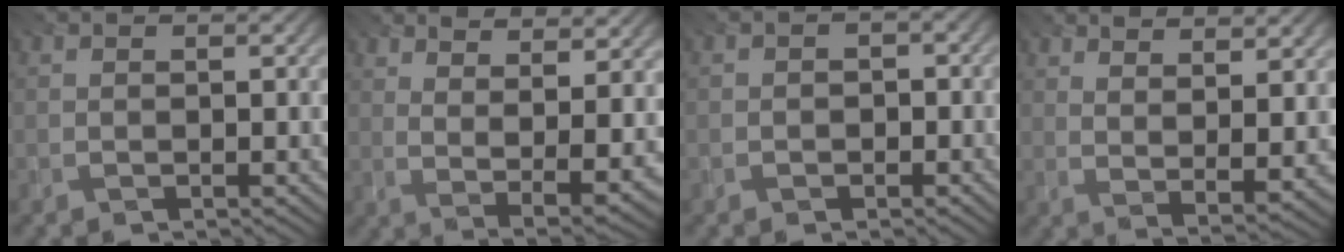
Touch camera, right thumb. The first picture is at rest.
{"total": 11.8, "force": [6.8, 3.9, 8.9], "torque": [-0.151, 0.009, 0.104]}
{"total": 1.5, "force": [-0.8, 1.3, 0.0], "torque": [0.010, -0.001, -0.026]}
{"total": 8.3, "force": [5.8, 2.0, 5.6], "torque": [-0.101, -0.004, 0.092]}